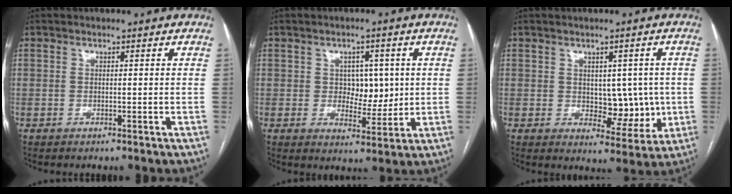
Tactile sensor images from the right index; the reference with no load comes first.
{"total": 5.8, "force": [0.9, 3.7, 4.4], "torque": [-0.053, 0.005, 0.022]}
{"total": 6.9, "force": [0.1, 4.2, 5.5], "torque": [-0.060, 0.004, 0.016]}